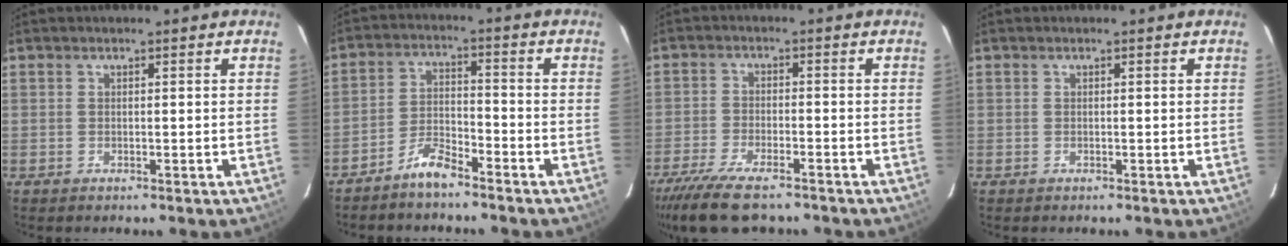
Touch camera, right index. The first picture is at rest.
{"total": 5.2, "force": [-4.5, 1.1, 2.3], "torque": [-0.057, 0.012, -0.088]}
{"total": 11.7, "force": [-9.3, 3.3, 6.3], "torque": [-0.153, -0.036, -0.167]}
{"total": 0.0}